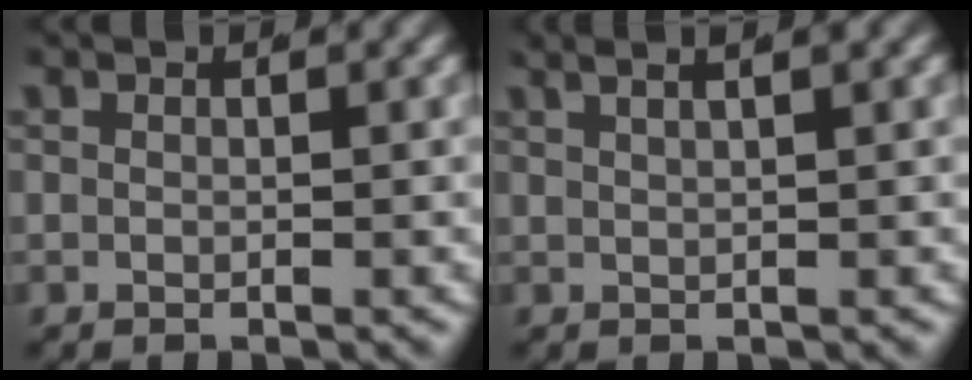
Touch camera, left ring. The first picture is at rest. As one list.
[{"total": 4.0, "force": [2.7, 0.9, 2.8], "torque": [-0.027, 0.019, 0.041]}]